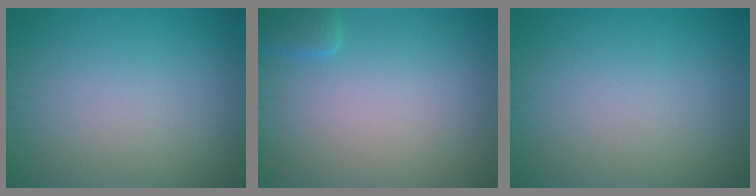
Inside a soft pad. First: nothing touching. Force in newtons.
{"total": 1.4, "press": 1.4, "slide": 0.1}
{"total": 0.0}